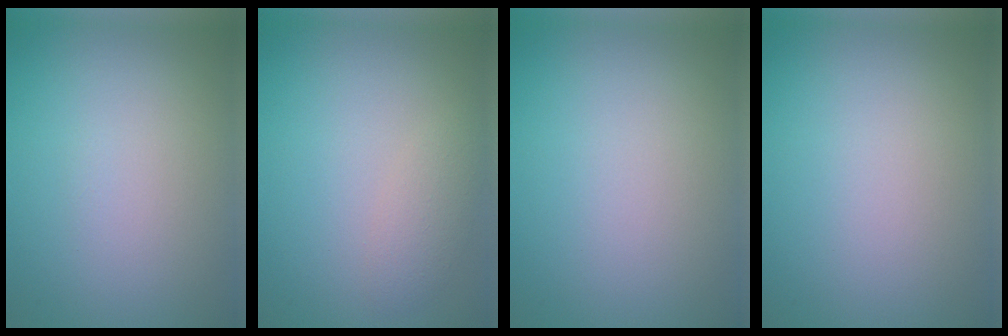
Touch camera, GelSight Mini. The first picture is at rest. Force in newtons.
{"total": 1.7, "press": 1.7, "slide": 0.0}
{"total": 0.0}
{"total": 0.0}